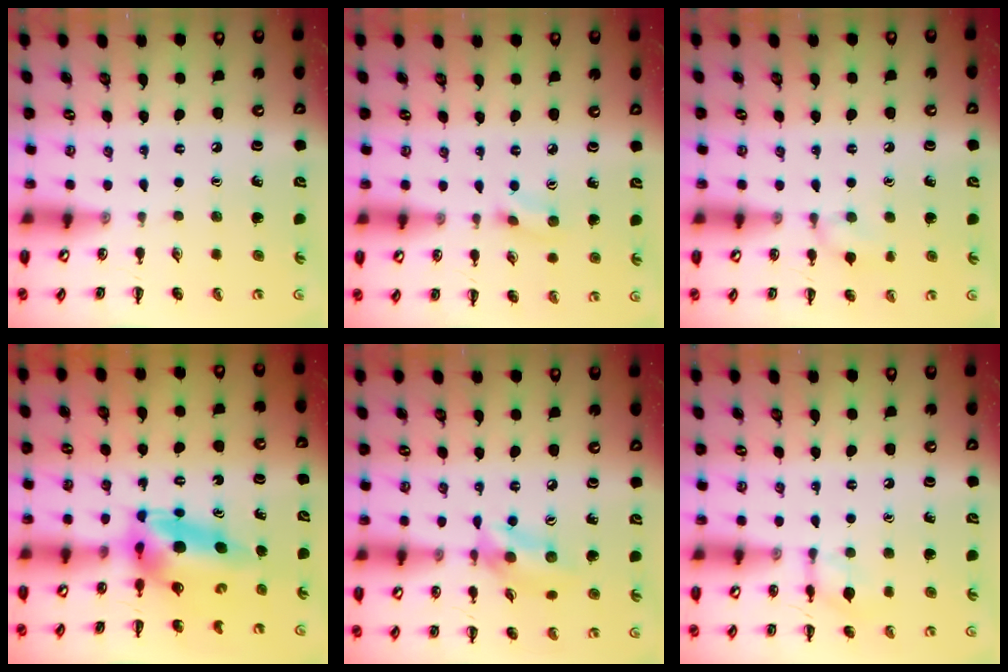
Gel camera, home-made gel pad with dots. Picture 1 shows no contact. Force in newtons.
{"total": 2.3, "press": 2.1, "slide": 0.8}
{"total": 8.2, "press": 7.9, "slide": 2.1}
{"total": 6.8, "press": 6.5, "slide": 1.9}
{"total": 10.0, "press": 9.8, "slide": 1.7}
{"total": 7.3, "press": 7.2, "slide": 0.7}